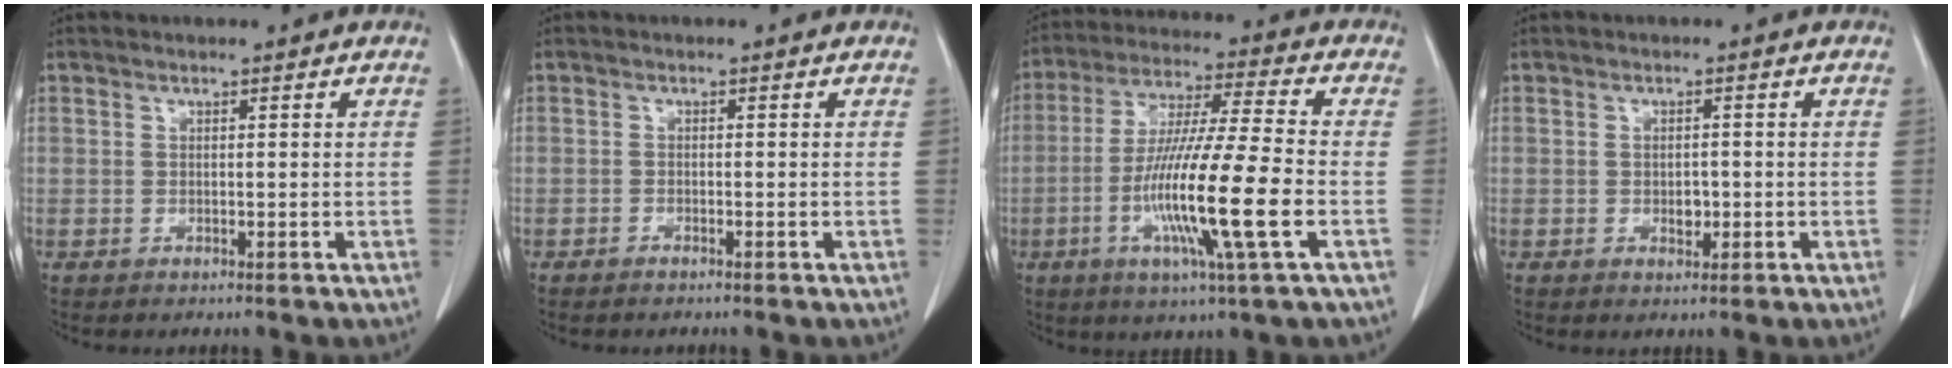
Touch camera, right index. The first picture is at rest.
{"total": 0.8, "force": [-0.7, 0.1, 0.3], "torque": [-0.008, -0.001, -0.012]}
{"total": 16.1, "force": [-4.2, -0.4, 15.5], "torque": [-0.302, -0.018, -0.081]}
{"total": 2.0, "force": [-0.3, 1.3, 1.5], "torque": [-0.024, 0.003, 0.002]}